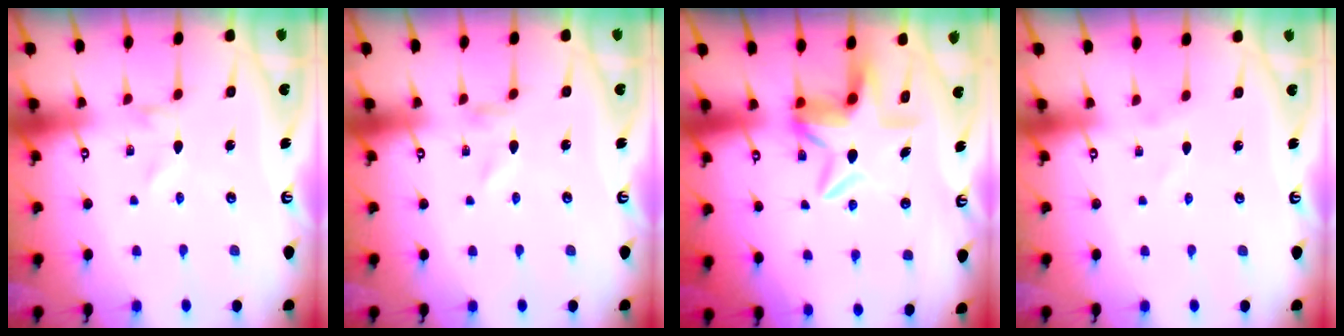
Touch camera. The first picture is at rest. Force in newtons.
{"total": 0.0}
{"total": 6.8, "press": 6.4, "slide": 2.3}
{"total": 1.5, "press": 1.5, "slide": 0.1}